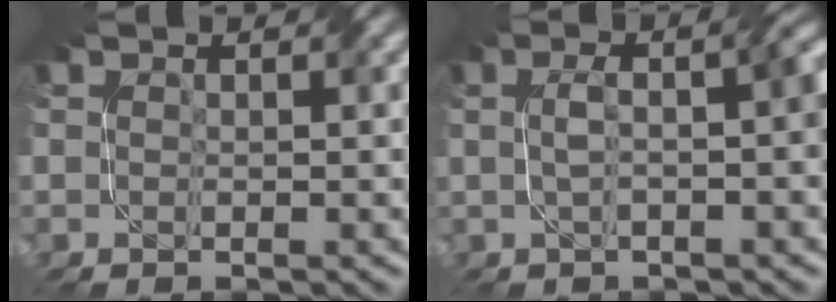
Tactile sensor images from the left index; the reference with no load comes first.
{"total": 5.7, "force": [0.2, 2.2, 5.2], "torque": [-0.080, 0.009, 0.005]}